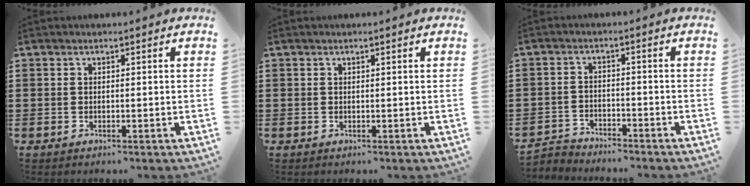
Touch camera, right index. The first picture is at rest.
{"total": 0.0}
{"total": 3.1, "force": [-3.0, 0.5, -0.4], "torque": [-0.003, 0.001, -0.067]}